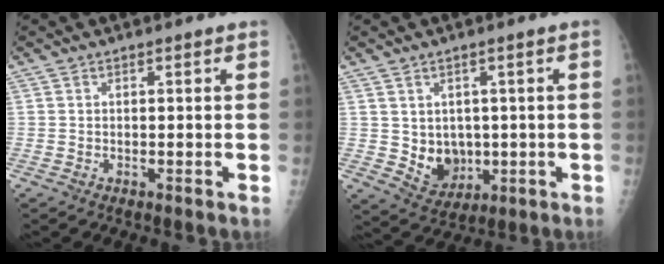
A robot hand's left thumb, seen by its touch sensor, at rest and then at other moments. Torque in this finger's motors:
{"motor_torque": [-0.46, -0.04, 0.20, -0.15, 0.00]}